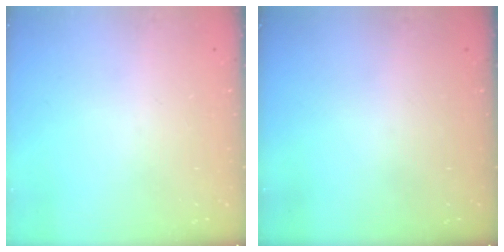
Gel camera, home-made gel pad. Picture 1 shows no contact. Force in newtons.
{"total": 0.0}